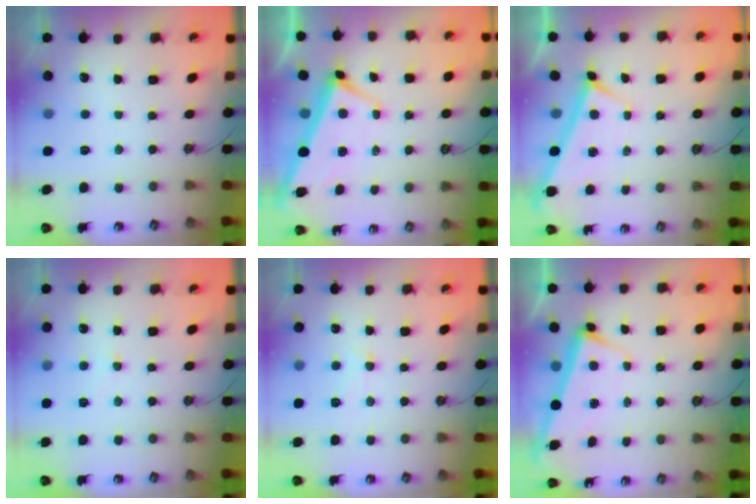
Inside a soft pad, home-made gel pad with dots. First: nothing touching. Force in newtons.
{"total": 2.5, "press": 2.3, "slide": 0.9}
{"total": 0.0}
{"total": 2.9, "press": 2.8, "slide": 0.8}
{"total": 1.7, "press": 1.6, "slide": 0.7}
{"total": 2.5, "press": 2.4, "slide": 0.6}